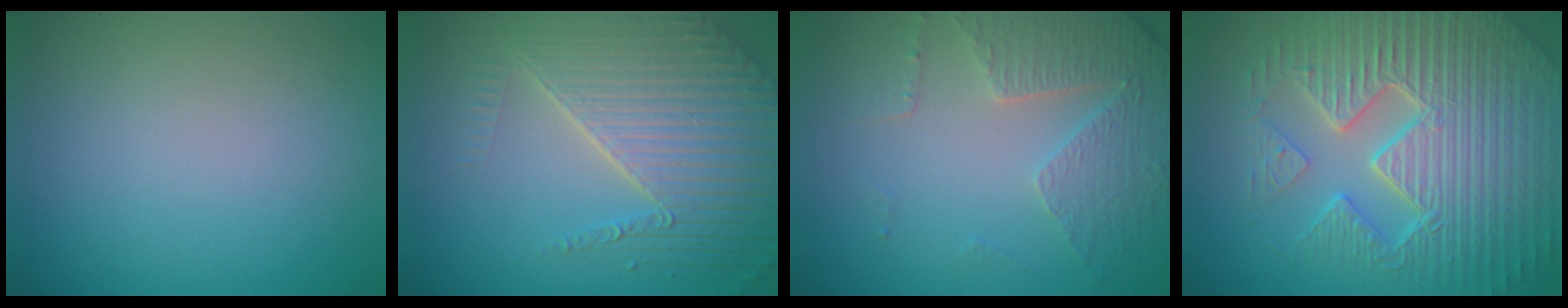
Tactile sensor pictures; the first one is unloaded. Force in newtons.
{"total": 6.5, "press": 5.2, "slide": 3.9}
{"total": 4.6, "press": 3.4, "slide": 3.2}
{"total": 9.5, "press": 6.5, "slide": 7.0}